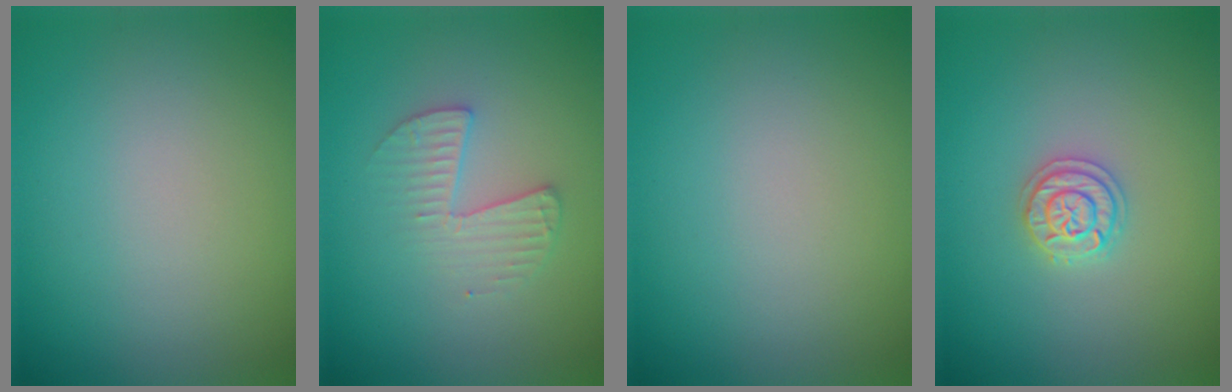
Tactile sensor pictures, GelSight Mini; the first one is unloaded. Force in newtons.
{"total": 2.3, "press": 2.3, "slide": 0.3}
{"total": 0.0}
{"total": 2.0, "press": 2.0, "slide": 0.3}